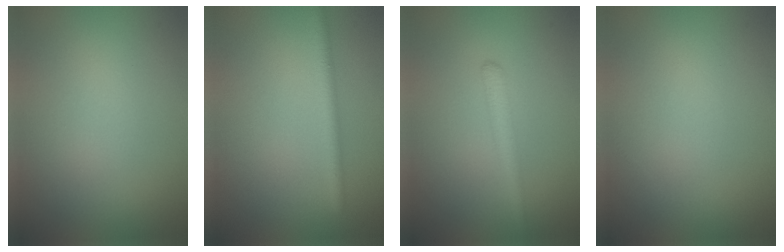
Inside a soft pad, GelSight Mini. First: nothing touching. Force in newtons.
{"total": 2.4, "press": 2.4, "slide": 0.2}
{"total": 2.0, "press": 1.9, "slide": 0.1}
{"total": 0.0}